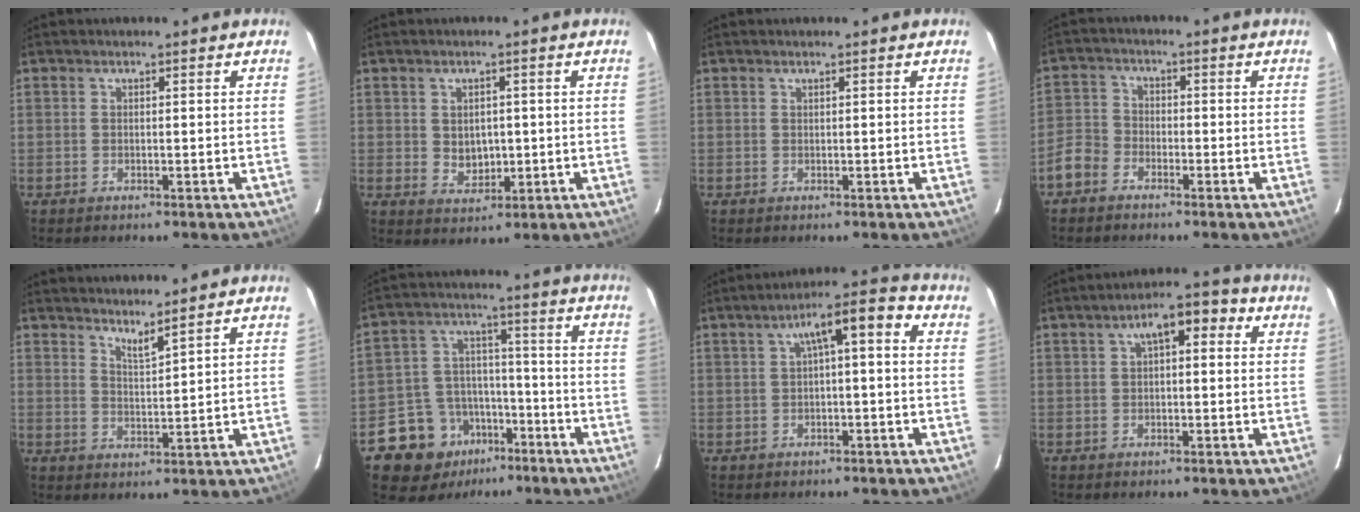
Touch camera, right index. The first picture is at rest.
{"total": 4.5, "force": [0.1, 3.7, 2.6], "torque": [-0.043, 0.001, 0.011]}
{"total": 0.0}
{"total": 5.0, "force": [-3.3, 3.6, 1.3], "torque": [-0.029, 0.015, -0.073]}
{"total": 3.3, "force": [2.9, -0.3, 1.5], "torque": [-0.029, -0.010, 0.045]}
{"total": 12.9, "force": [-8.0, 9.3, 3.9], "torque": [-0.100, 0.041, -0.115]}
{"total": 7.4, "force": [0.9, 2.0, 7.1], "torque": [-0.115, 0.037, 0.022]}
{"total": 6.9, "force": [1.9, 3.2, 5.8], "torque": [-0.095, 0.033, 0.027]}